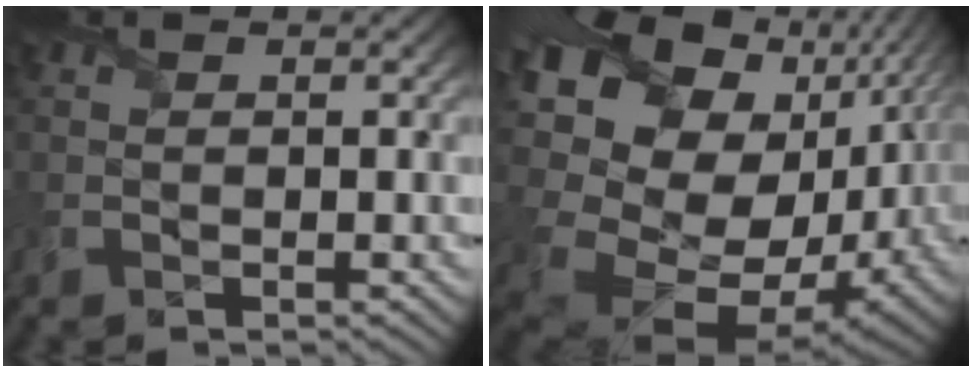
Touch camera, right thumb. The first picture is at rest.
{"total": 20.6, "force": [-0.1, 15.3, 13.8], "torque": [-0.316, -0.052, 0.040]}